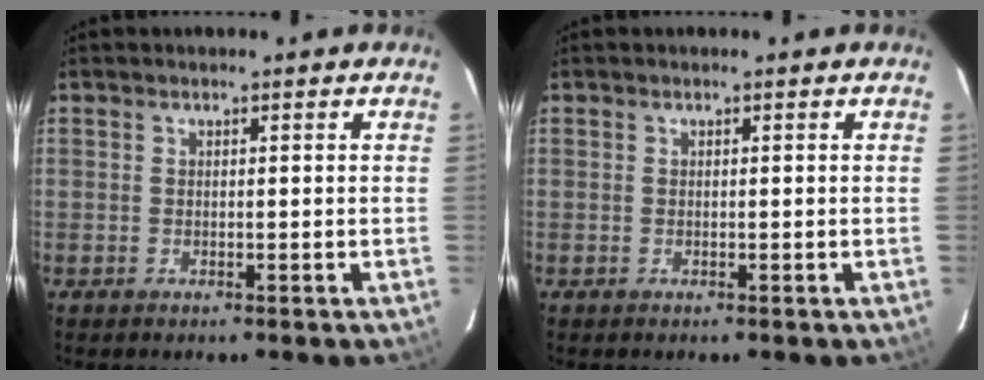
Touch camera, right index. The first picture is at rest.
{"total": 0.0}